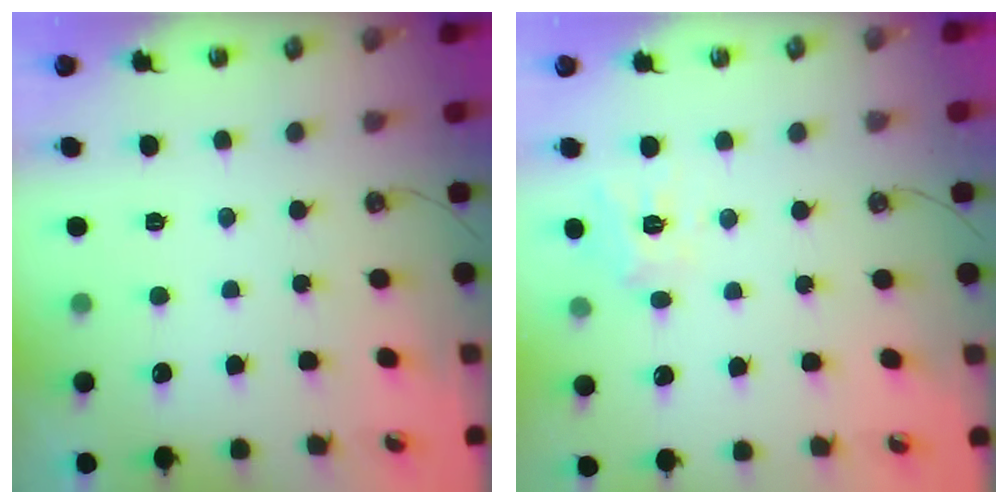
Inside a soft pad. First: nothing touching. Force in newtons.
{"total": 9.8, "press": 9.8, "slide": 0.5}